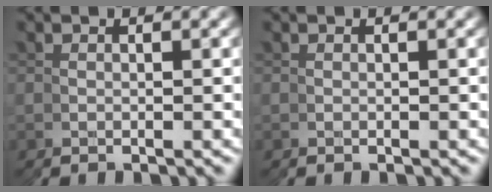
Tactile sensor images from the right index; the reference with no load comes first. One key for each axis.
{"total": 0.0}